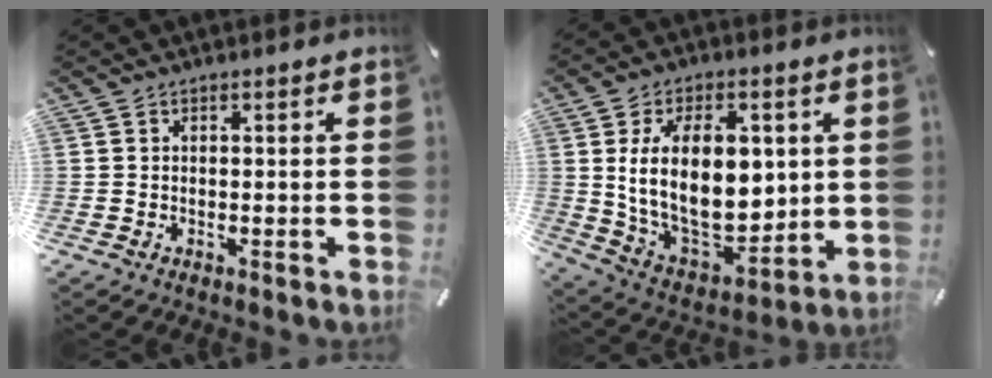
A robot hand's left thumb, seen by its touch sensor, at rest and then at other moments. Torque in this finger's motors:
{"motor_torque": [2.08, 2.93, 2.00, -0.77, 0.52]}